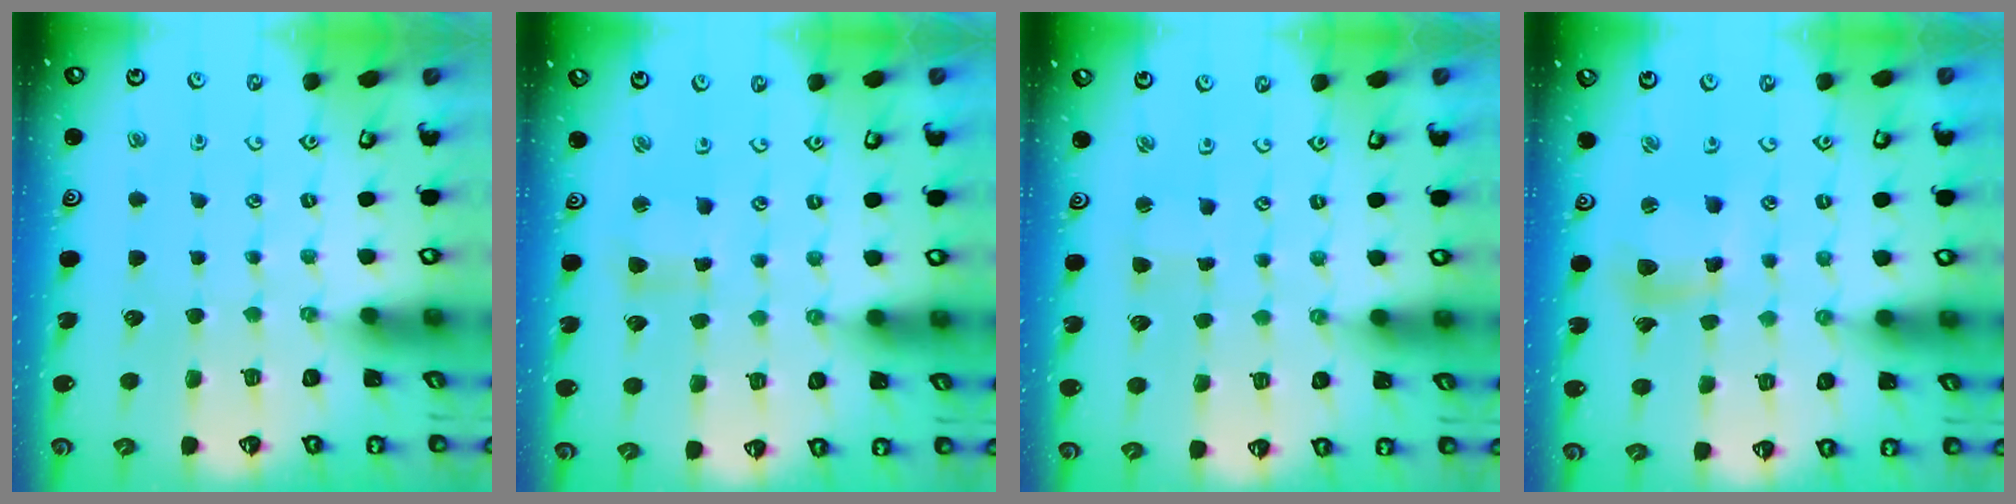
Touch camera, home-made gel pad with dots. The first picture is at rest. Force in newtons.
{"total": 3.1, "press": 3.1, "slide": 0.3}
{"total": 1.6, "press": 1.5, "slide": 0.4}
{"total": 8.0, "press": 7.9, "slide": 1.1}